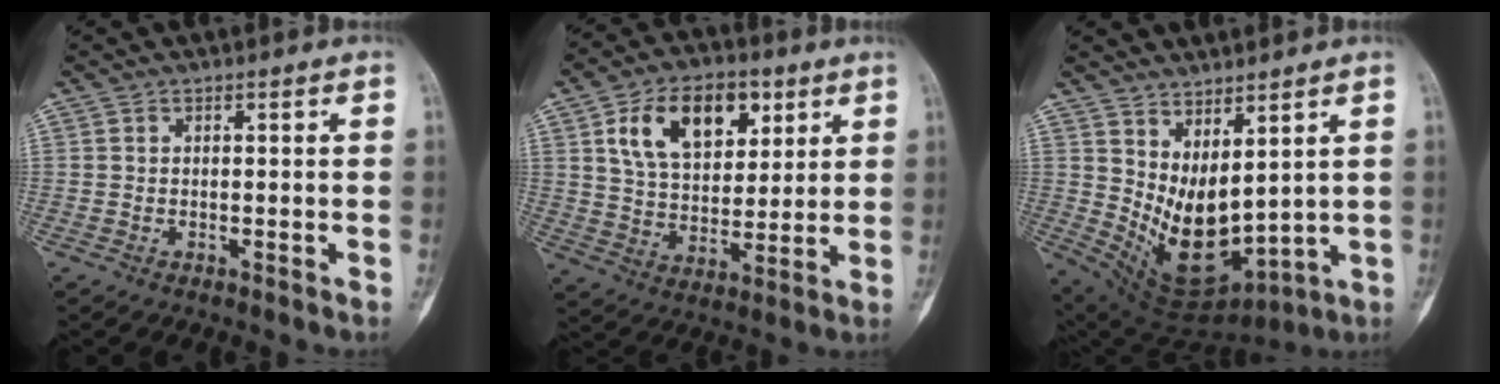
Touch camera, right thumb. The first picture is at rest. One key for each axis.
{"total": 16.8, "fx": 7.1, "fy": 10.6, "fz": 11.0, "tx": -0.140, "ty": -0.017, "tz": 0.124}
{"total": 13.4, "fx": 3.6, "fy": 6.7, "fz": 11.1, "tx": -0.168, "ty": -0.047, "tz": 0.098}